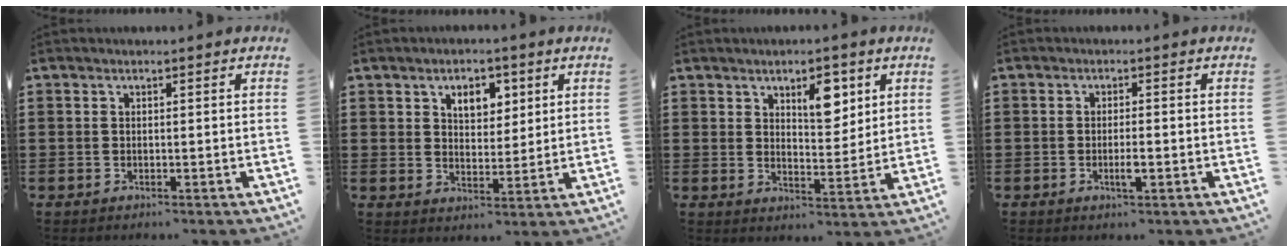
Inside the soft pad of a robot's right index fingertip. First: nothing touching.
{"total": 4.6, "force": [2.3, 2.9, 2.7], "torque": [-0.040, 0.005, 0.035]}
{"total": 6.8, "force": [3.6, 3.4, 4.7], "torque": [-0.062, -0.003, 0.055]}
{"total": 2.3, "force": [-0.8, 0.4, 2.1], "torque": [-0.045, -0.002, -0.017]}